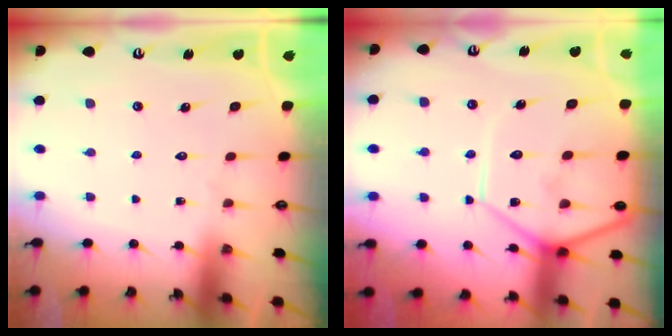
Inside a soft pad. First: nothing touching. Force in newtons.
{"total": 13.9, "press": 13.9, "slide": 1.3}